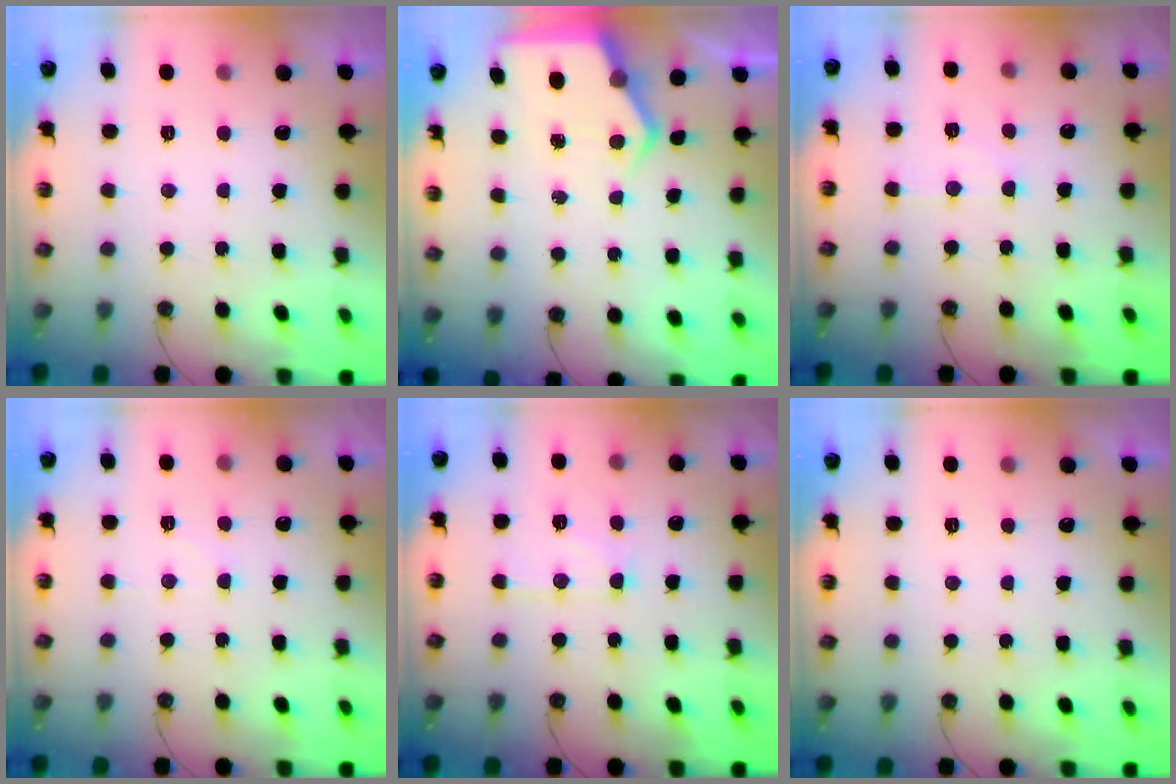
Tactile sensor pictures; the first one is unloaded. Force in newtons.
{"total": 4.8, "press": 4.8, "slide": 0.7}
{"total": 5.0, "press": 5.0, "slide": 0.5}
{"total": 2.7, "press": 2.7, "slide": 0.3}
{"total": 8.9, "press": 8.8, "slide": 0.7}
{"total": 0.0}